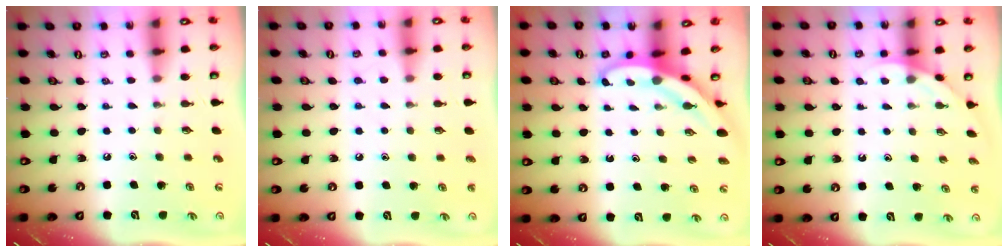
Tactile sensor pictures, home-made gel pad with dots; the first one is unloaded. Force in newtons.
{"total": 5.4, "press": 5.4, "slide": 0.7}
{"total": 4.0, "press": 4.0, "slide": 0.1}
{"total": 2.0, "press": 2.0, "slide": 0.0}